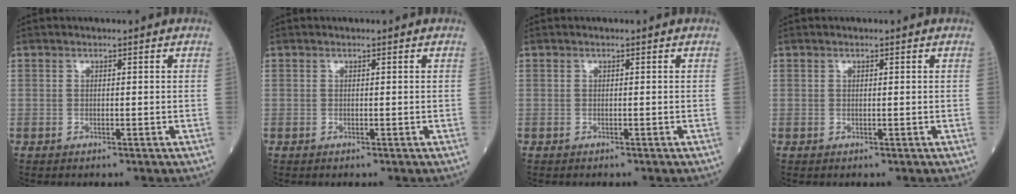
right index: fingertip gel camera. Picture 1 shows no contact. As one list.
[{"total": 0.0}, {"total": 0.0}, {"total": 0.0}]